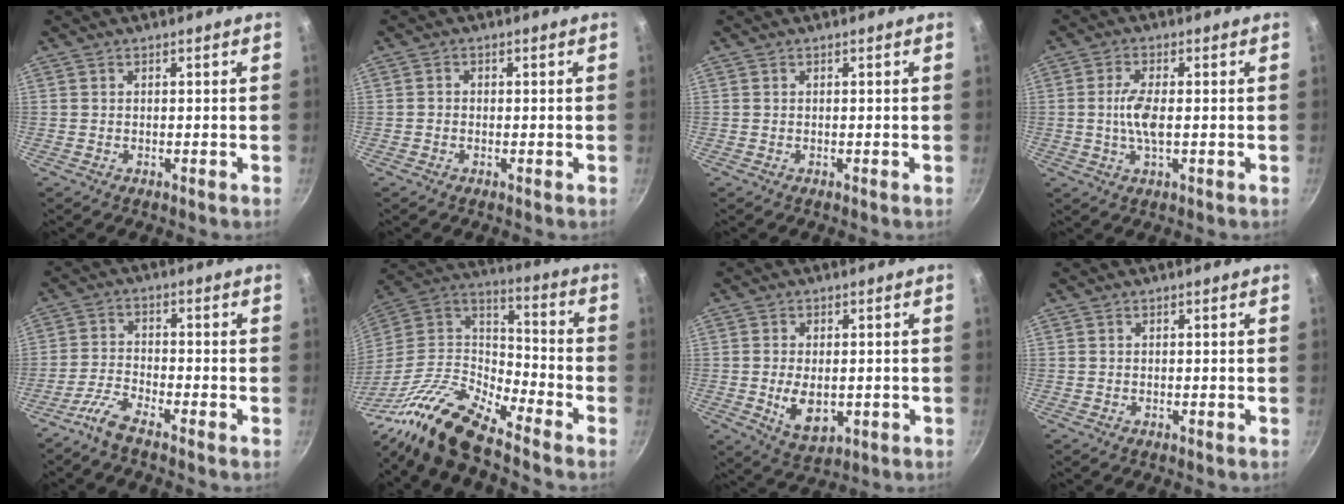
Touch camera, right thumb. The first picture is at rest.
{"total": 0.7, "force": [-0.3, 0.7, 0.2], "torque": [-0.004, 0.002, -0.007]}
{"total": 0.0}
{"total": 5.6, "force": [-0.2, 2.1, 5.2], "torque": [-0.115, 0.001, -0.007]}
{"total": 4.5, "force": [-3.8, 0.6, 2.3], "torque": [-0.064, 0.023, -0.086]}
{"total": 16.5, "force": [-13.0, 5.2, 8.7], "torque": [-0.134, 0.082, -0.276]}
{"total": 7.4, "force": [-0.9, 4.5, 5.7], "torque": [-0.089, -0.009, -0.003]}
{"total": 0.0}